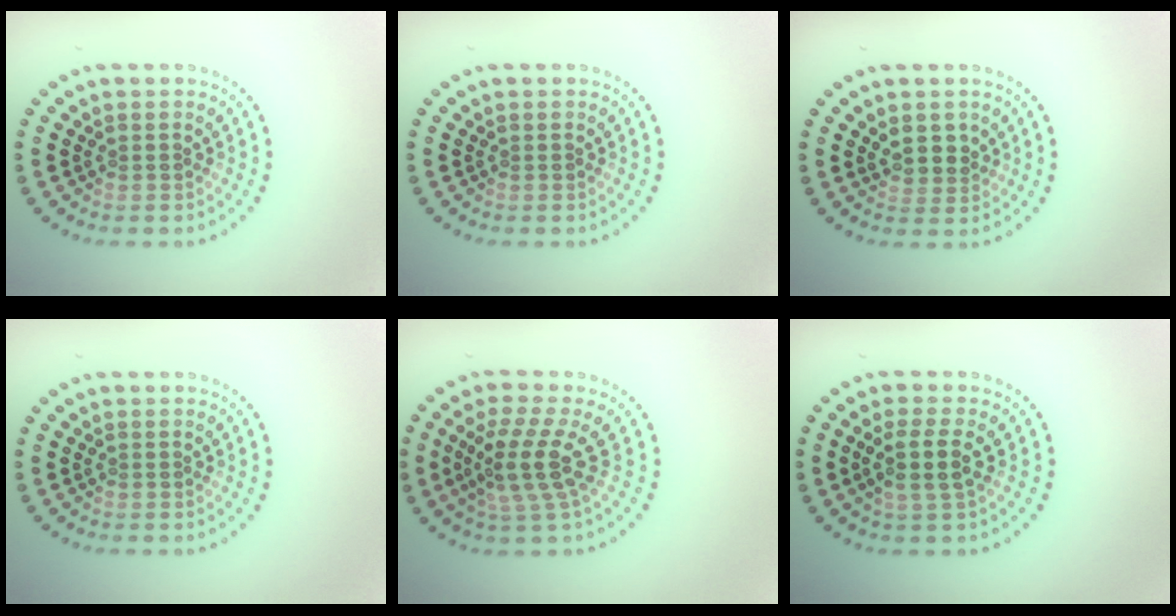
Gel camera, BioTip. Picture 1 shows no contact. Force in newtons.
{"total": 0.0}
{"total": 2.5, "press": 2.3, "slide": 1.0}
{"total": 0.0}
{"total": 4.1, "press": 3.1, "slide": 2.6}
{"total": 2.7, "press": 2.3, "slide": 1.4}